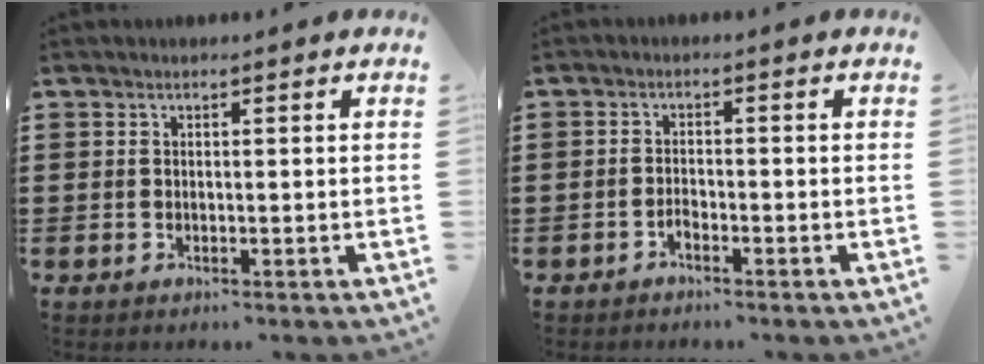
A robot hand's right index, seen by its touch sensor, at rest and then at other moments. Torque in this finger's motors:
{"motor_torque": [0.54, 0.52, 0.02, -0.07]}